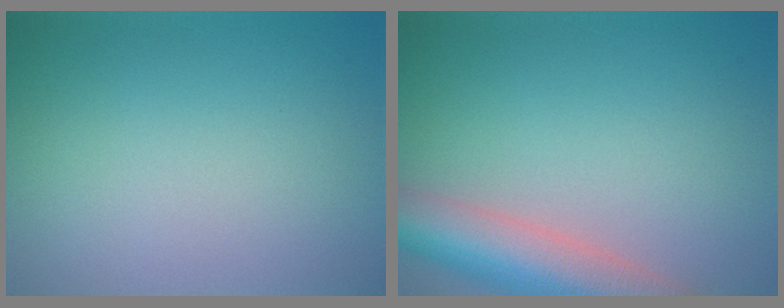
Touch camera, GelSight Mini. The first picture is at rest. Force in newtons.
{"total": 7.9, "press": 7.9, "slide": 0.5}